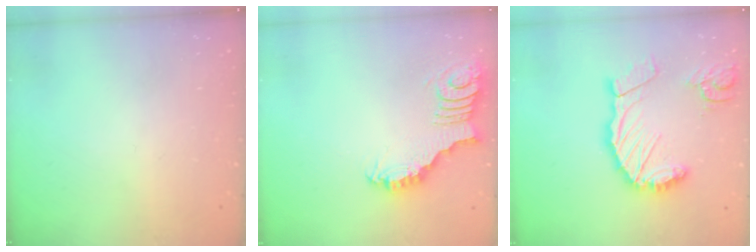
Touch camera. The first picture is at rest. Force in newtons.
{"total": 3.3, "press": 3.3, "slide": 0.1}
{"total": 16.0, "press": 15.9, "slide": 2.1}